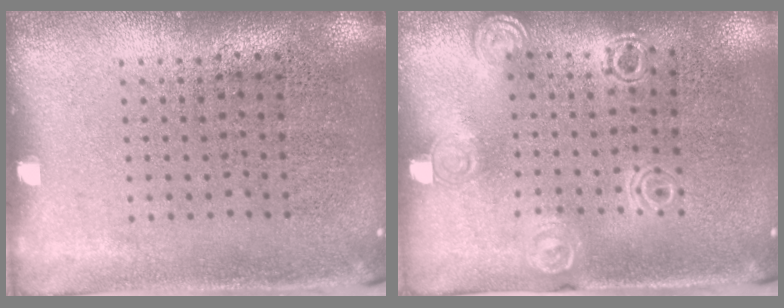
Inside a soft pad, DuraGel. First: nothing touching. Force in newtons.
{"total": 1.3, "press": 1.2, "slide": 0.3}